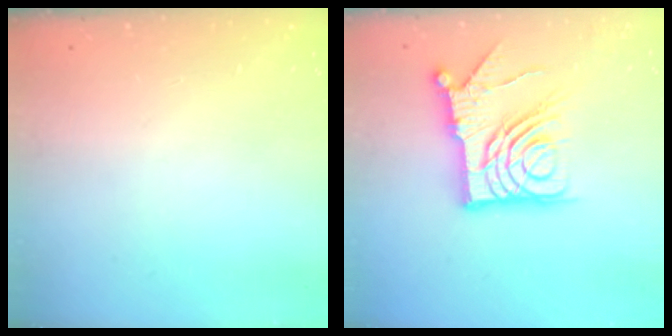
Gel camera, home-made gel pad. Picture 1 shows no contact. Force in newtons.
{"total": 15.4, "press": 15.3, "slide": 2.0}